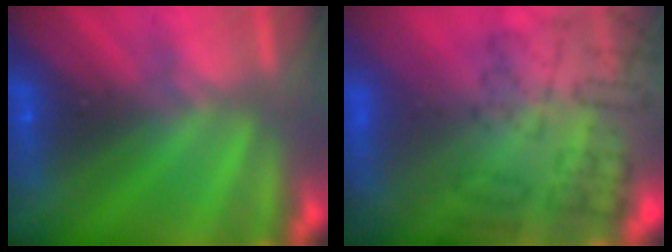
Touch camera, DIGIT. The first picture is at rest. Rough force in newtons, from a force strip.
{"total": 11.3}